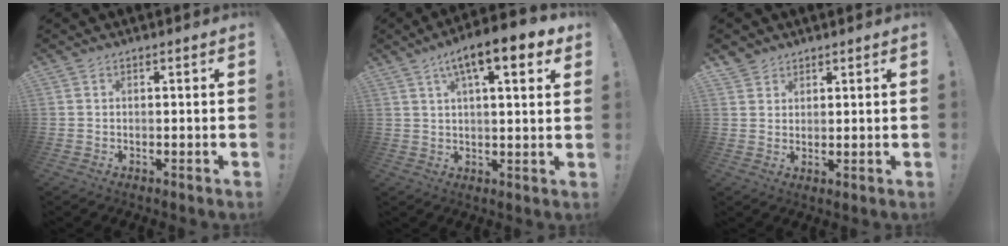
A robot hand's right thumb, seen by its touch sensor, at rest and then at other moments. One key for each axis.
{"total": 11.5, "fx": 5.9, "fy": 2.9, "fz": 9.5, "tx": -0.140, "ty": -0.024, "tz": 0.092}
{"total": 3.2, "fx": 2.7, "fy": 1.8, "fz": 0.2, "tx": -0.004, "ty": -0.014, "tz": 0.051}